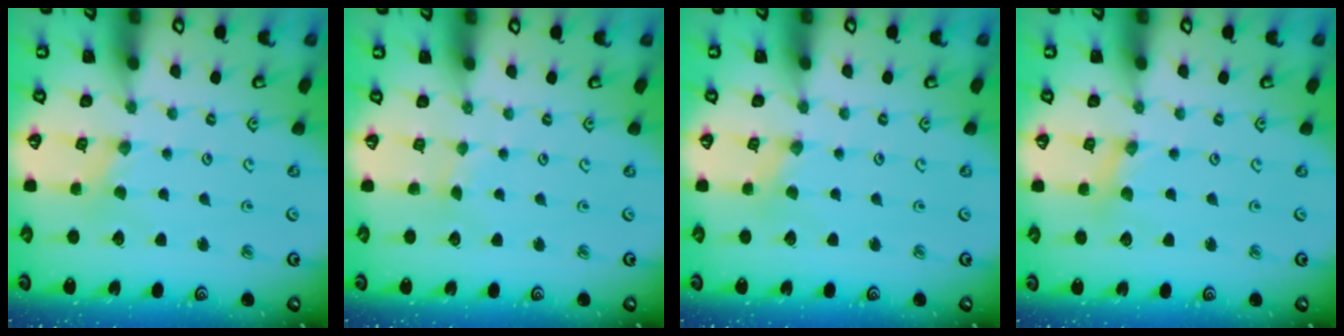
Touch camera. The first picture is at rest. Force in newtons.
{"total": 1.0, "press": 0.9, "slide": 0.2}
{"total": 0.0}
{"total": 2.2, "press": 2.2, "slide": 0.4}